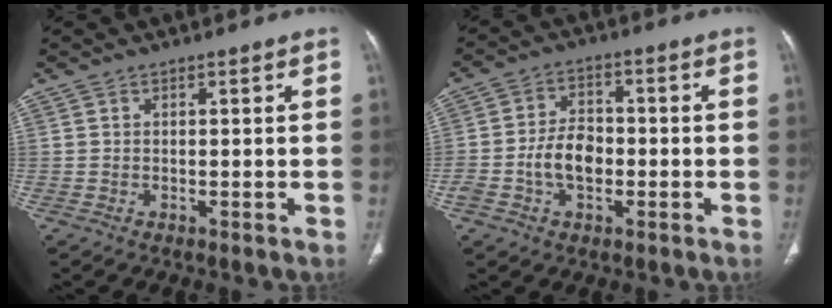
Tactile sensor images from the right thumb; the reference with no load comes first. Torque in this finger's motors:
{"motor_torque": [1.46, 1.24, 0.91, -0.19, 0.07]}